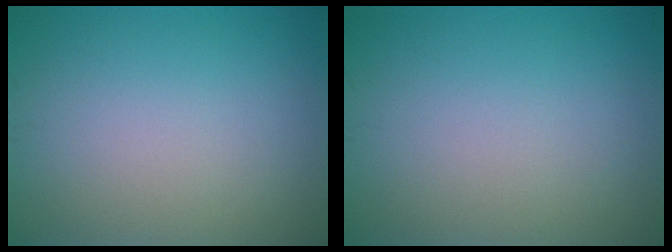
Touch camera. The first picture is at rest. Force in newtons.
{"total": 0.0}